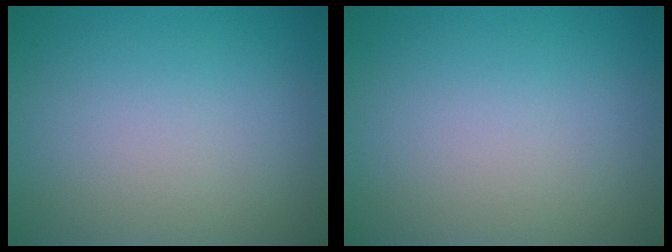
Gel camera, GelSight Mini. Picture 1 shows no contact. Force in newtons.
{"total": 0.0}